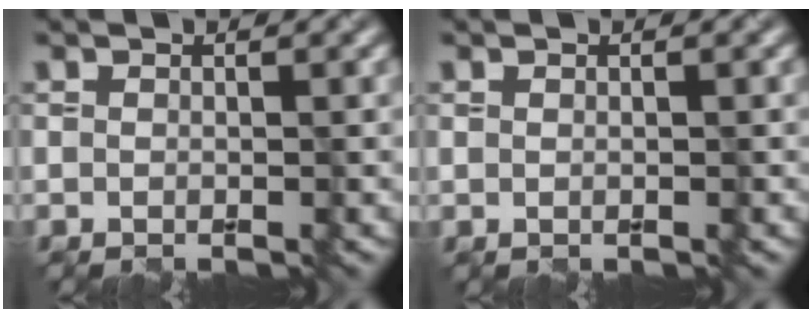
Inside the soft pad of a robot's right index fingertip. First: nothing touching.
{"total": 0.5, "force": [0.3, 0.3, 0.3], "torque": [0.003, -0.002, 0.001]}